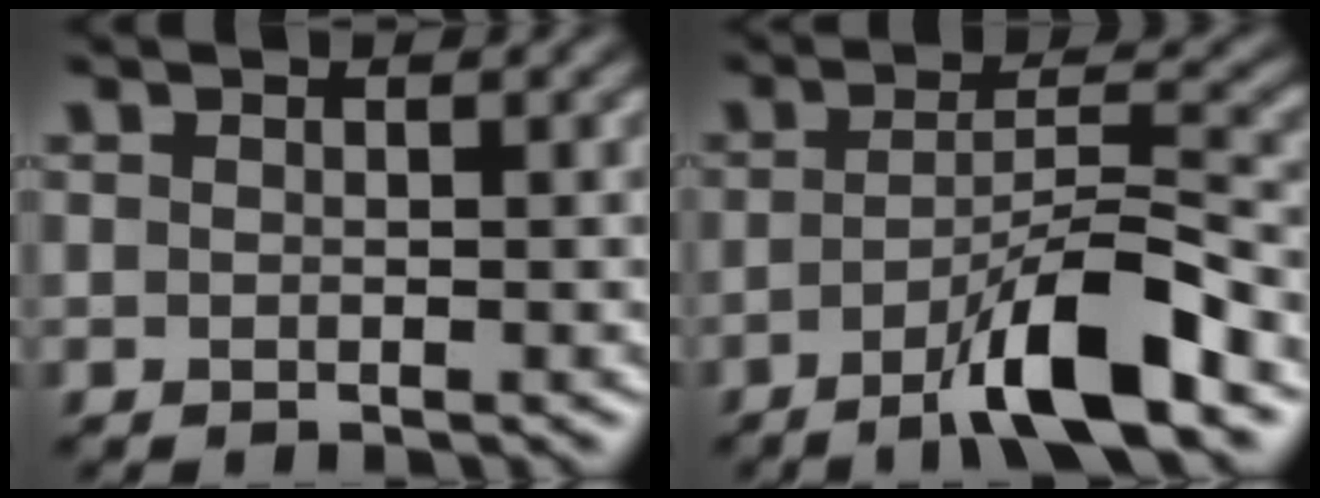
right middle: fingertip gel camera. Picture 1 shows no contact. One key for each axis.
{"total": 7.2, "fx": -3.8, "fy": 1.1, "fz": 6.0, "tx": -0.097, "ty": 0.010, "tz": -0.069}